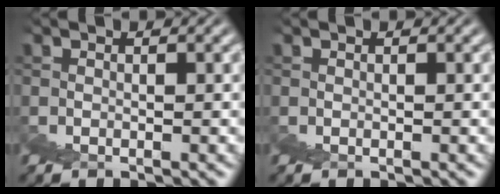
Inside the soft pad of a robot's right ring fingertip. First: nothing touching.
{"total": 0.0}